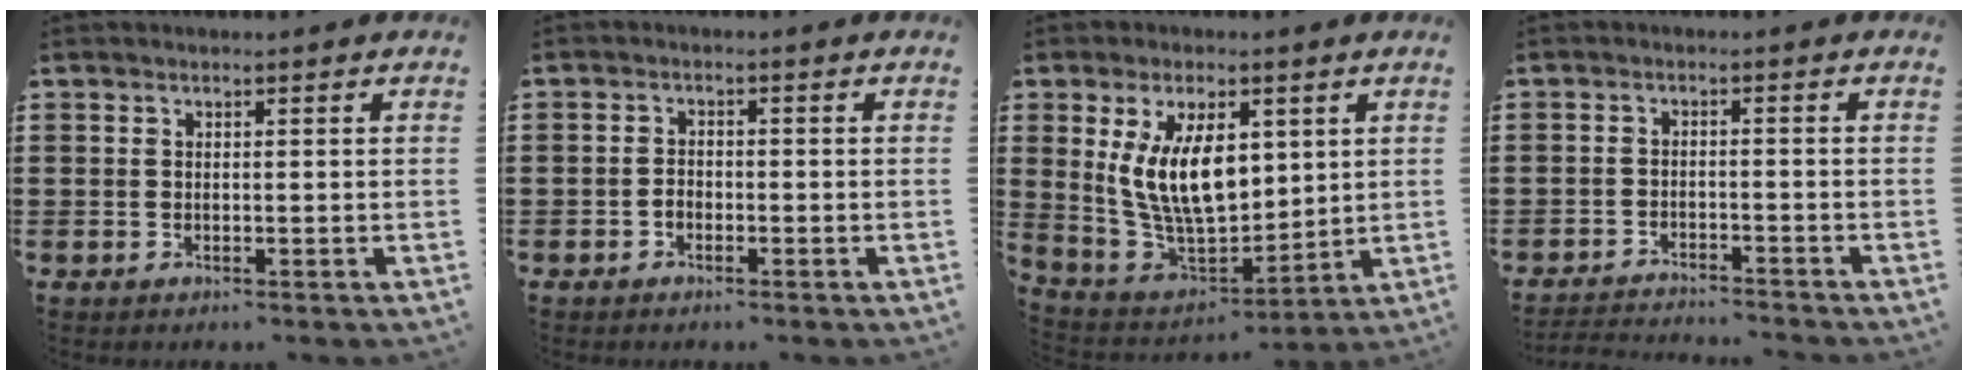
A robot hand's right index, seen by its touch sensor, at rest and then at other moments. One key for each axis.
{"total": 1.3, "fx": -0.8, "fy": 0.9, "fz": 0.5, "tx": -0.012, "ty": 0.001, "tz": -0.017}
{"total": 12.0, "fx": 3.0, "fy": 6.1, "fz": 9.9, "tx": -0.212, "ty": 0.001, "tz": 0.054}
{"total": 2.7, "fx": -2.7, "fy": 0.0, "fz": 0.0, "tx": -0.004, "ty": 0.000, "tz": -0.059}